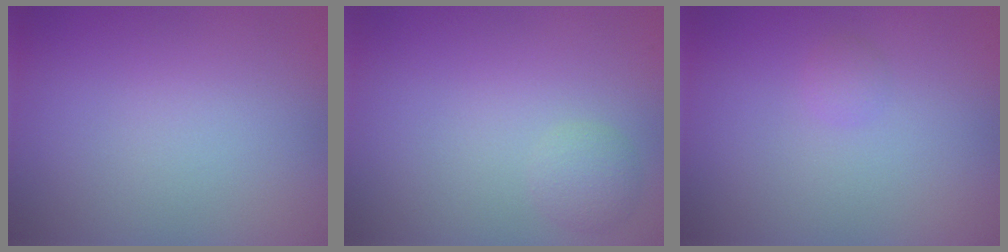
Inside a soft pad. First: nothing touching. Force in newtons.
{"total": 1.6, "press": 1.6, "slide": 0.1}
{"total": 0.7, "press": 0.7, "slide": 0.1}